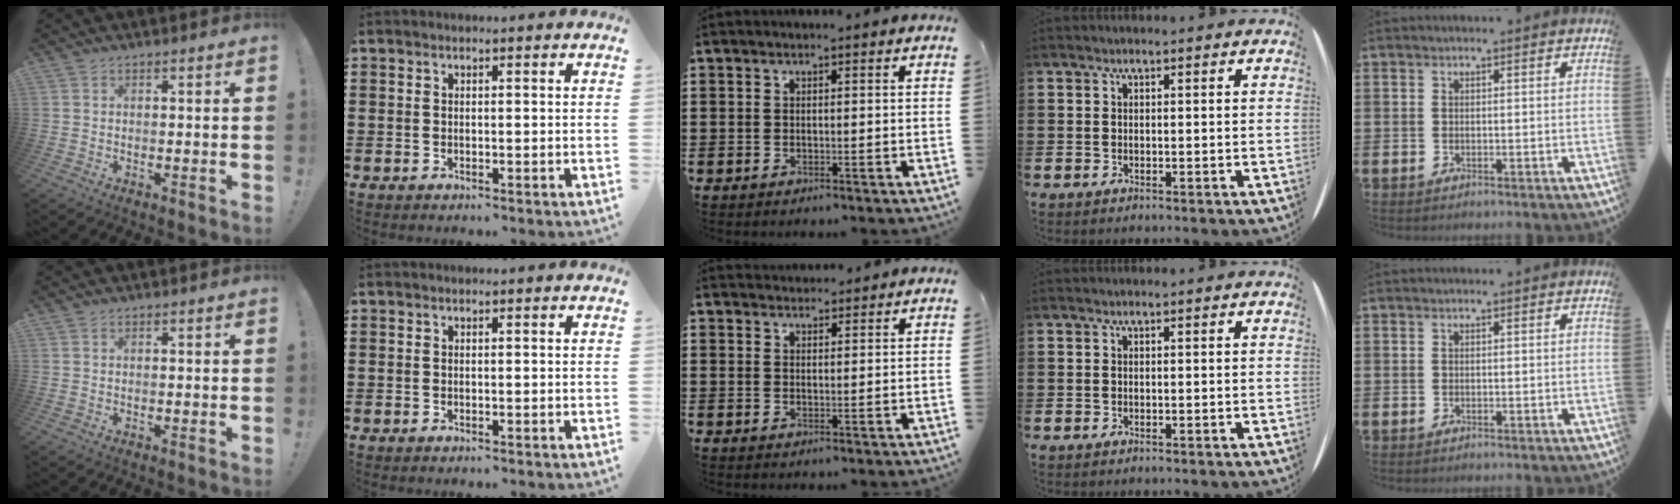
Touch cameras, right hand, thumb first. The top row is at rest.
{"middle": {"total": 1.8, "force": [1.8, 0.4, -0.1], "torque": [0.006, 0.001, 0.033]}}